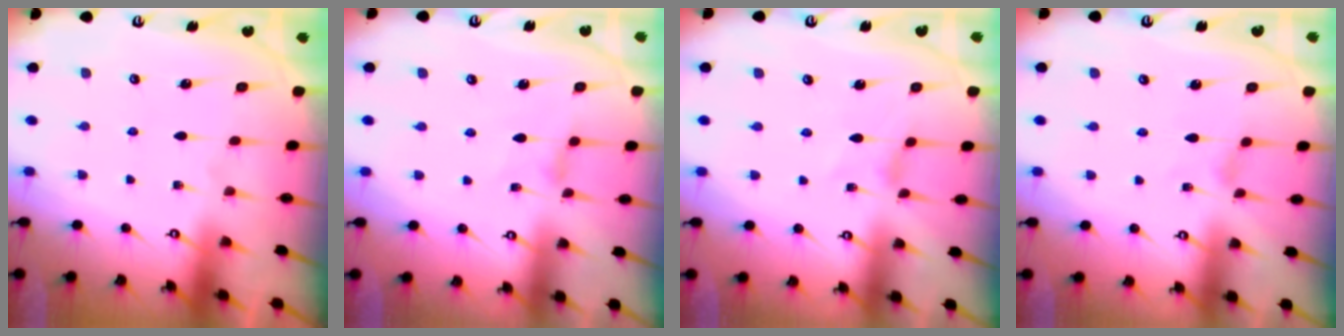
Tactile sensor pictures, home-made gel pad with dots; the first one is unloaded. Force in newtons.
{"total": 1.4, "press": 1.3, "slide": 0.5}
{"total": 0.7, "press": 0.7, "slide": 0.3}
{"total": 0.0}